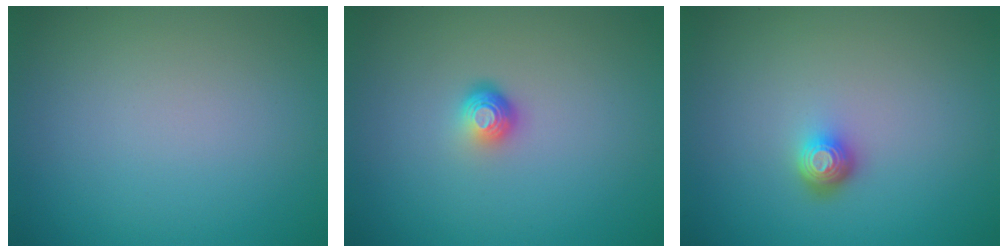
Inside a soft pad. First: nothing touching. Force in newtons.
{"total": 1.9, "press": 1.3, "slide": 1.4}
{"total": 1.7, "press": 1.3, "slide": 1.2}